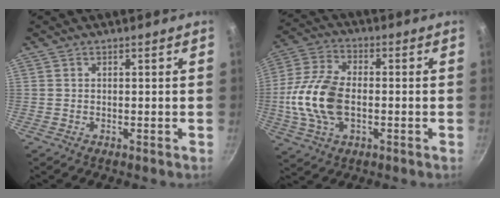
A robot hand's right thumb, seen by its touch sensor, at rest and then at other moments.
{"total": 14.4, "force": [-1.7, 8.5, 11.5], "torque": [-0.229, 0.025, -0.042]}